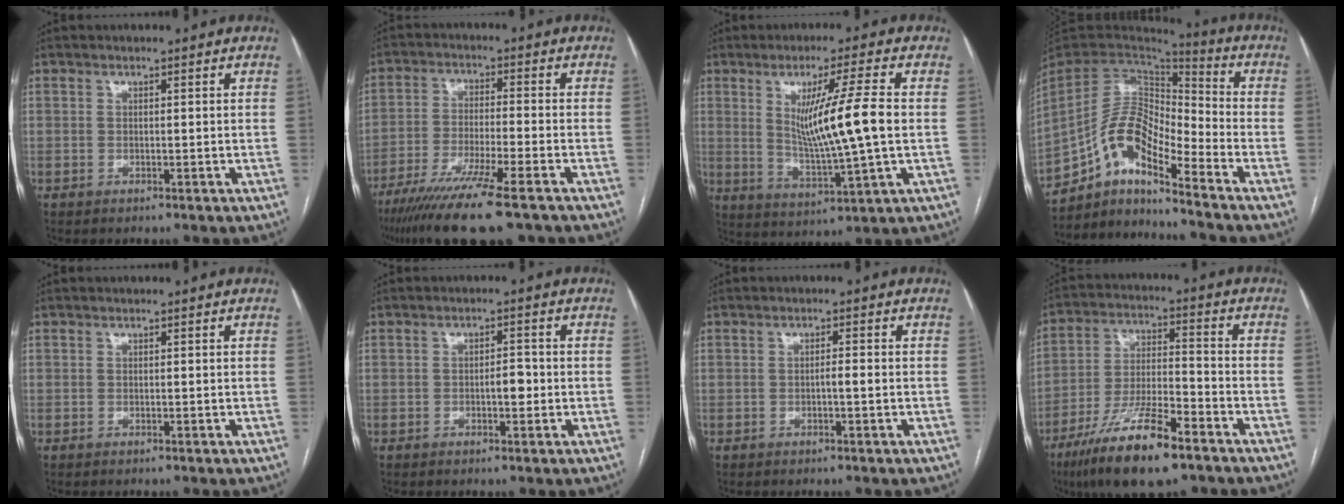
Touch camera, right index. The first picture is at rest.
{"total": 14.0, "force": [-10.1, 0.4, 9.7], "torque": [-0.184, -0.043, -0.171]}
{"total": 11.6, "force": [1.2, -0.6, 11.6], "torque": [-0.204, -0.016, 0.026]}
{"total": 13.1, "force": [-9.0, 3.6, 8.8], "torque": [-0.172, 0.031, -0.164]}
{"total": 0.0}
{"total": 2.7, "force": [-0.6, 1.0, 2.4], "torque": [-0.035, 0.004, -0.009]}
{"total": 1.4, "force": [-0.4, 0.0, 1.3], "torque": [-0.020, 0.002, -0.006]}
{"total": 15.0, "force": [-9.6, 2.8, 11.2], "torque": [-0.220, -0.024, -0.171]}